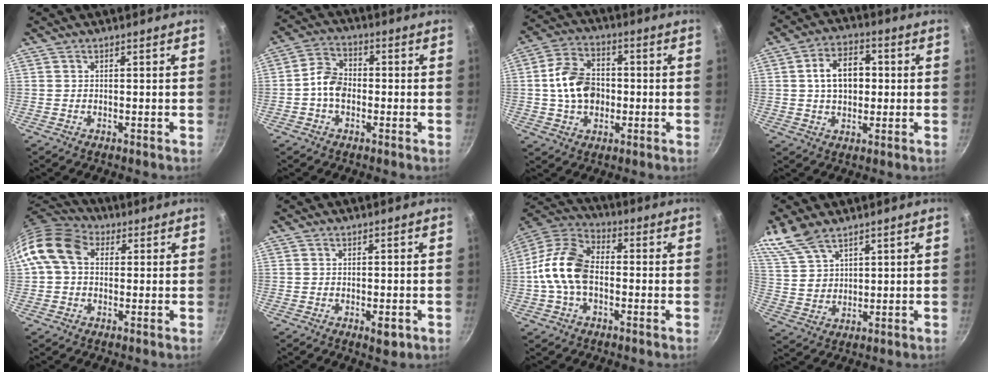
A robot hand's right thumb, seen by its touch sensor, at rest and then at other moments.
{"total": 6.3, "force": [-1.2, 4.7, 4.0], "torque": [-0.053, 0.025, -0.035]}
{"total": 11.6, "force": [-0.5, 8.6, 7.8], "torque": [-0.119, 0.022, -0.016]}
{"total": 9.9, "force": [0.9, 6.8, 7.2], "torque": [-0.090, 0.016, 0.009]}
{"total": 11.7, "force": [2.2, 8.7, 7.4], "torque": [-0.122, 0.024, 0.019]}
{"total": 3.0, "force": [-1.1, 1.3, 2.5], "torque": [-0.035, 0.001, -0.011]}
{"total": 13.1, "force": [-1.6, 8.4, 9.9], "torque": [-0.172, 0.039, -0.051]}
{"total": 9.2, "force": [6.8, 4.4, 4.4], "torque": [-0.080, -0.016, 0.148]}